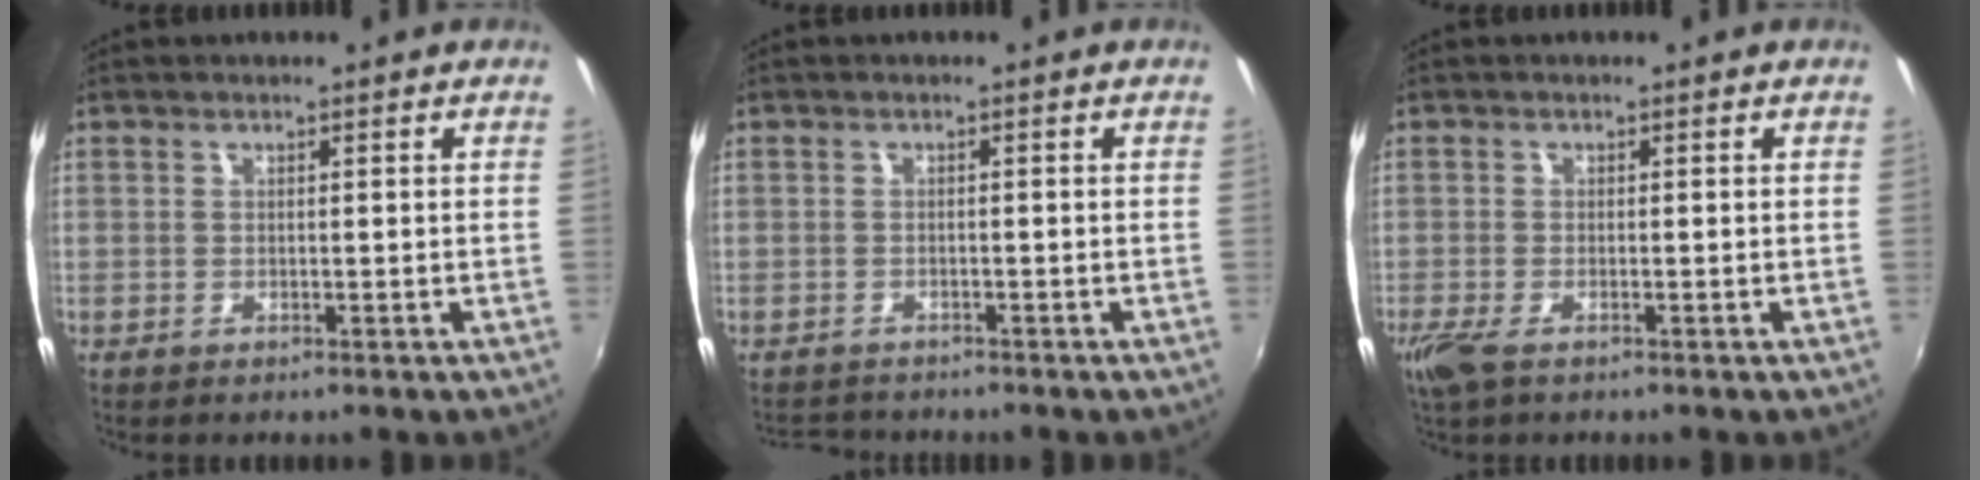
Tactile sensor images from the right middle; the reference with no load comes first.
{"total": 3.0, "force": [-2.8, 1.1, 0.2], "torque": [-0.016, -0.002, -0.052]}
{"total": 3.4, "force": [-2.1, 1.1, 2.5], "torque": [-0.056, -0.013, -0.041]}